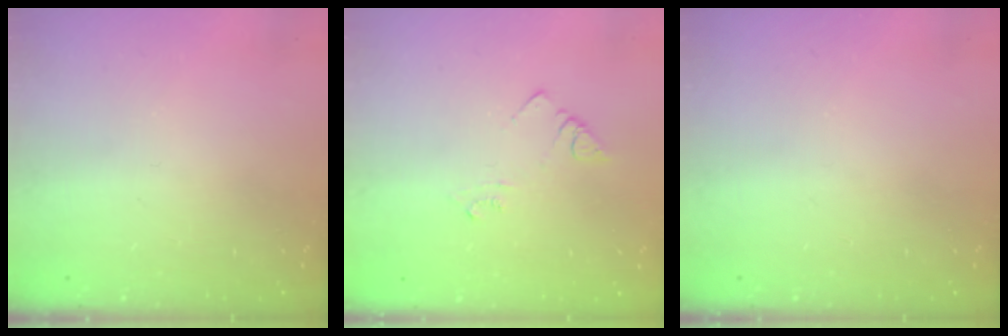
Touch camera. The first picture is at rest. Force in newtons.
{"total": 4.1, "press": 4.1, "slide": 0.4}
{"total": 0.0}